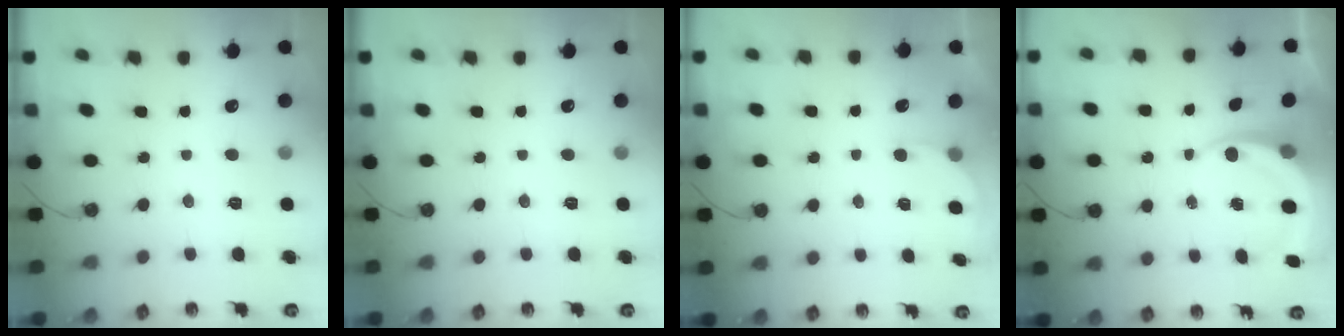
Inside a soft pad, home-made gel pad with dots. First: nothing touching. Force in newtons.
{"total": 0.0}
{"total": 2.5, "press": 2.4, "slide": 0.4}
{"total": 5.9, "press": 5.9, "slide": 0.6}